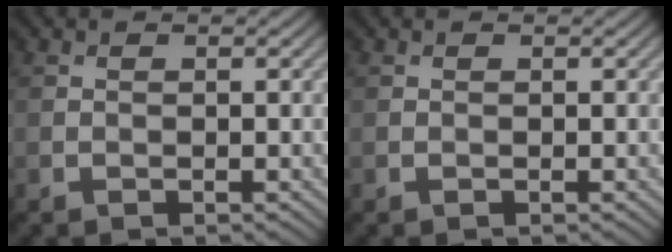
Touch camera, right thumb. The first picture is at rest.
{"total": 0.0}